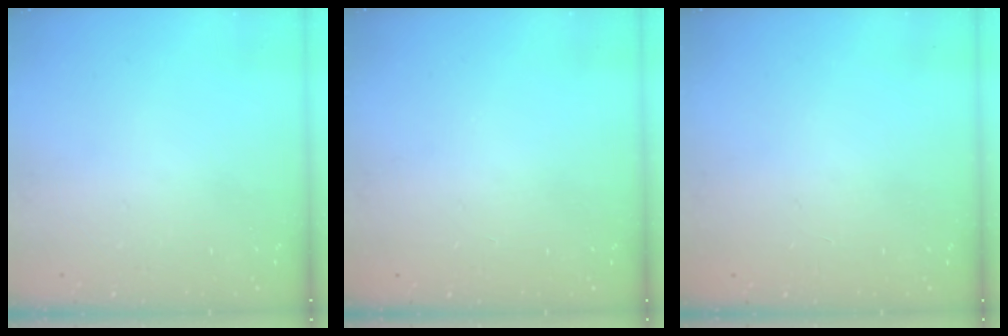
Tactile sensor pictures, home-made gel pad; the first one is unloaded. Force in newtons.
{"total": 0.0}
{"total": 0.0}